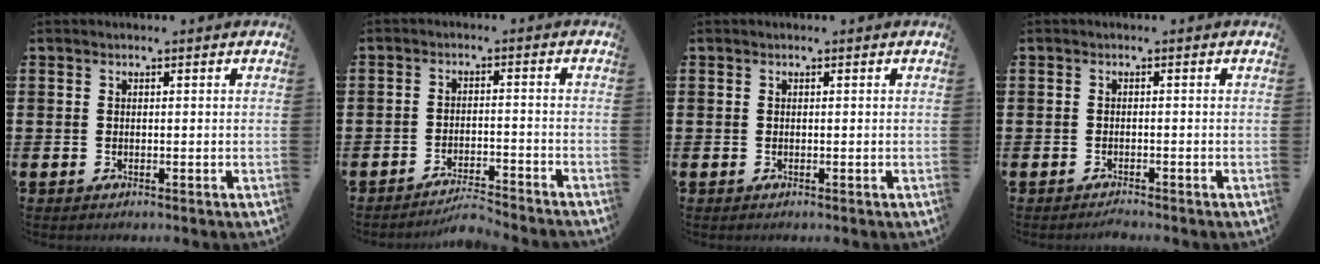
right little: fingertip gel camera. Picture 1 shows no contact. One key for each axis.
{"total": 3.3, "fx": -3.3, "fy": -0.2, "fz": 0.6, "tx": -0.012, "ty": 0.005, "tz": -0.069}
{"total": 0.0}
{"total": 0.8, "fx": -0.8, "fy": 0.0, "fz": 0.2, "tx": -0.005, "ty": -0.003, "tz": -0.015}